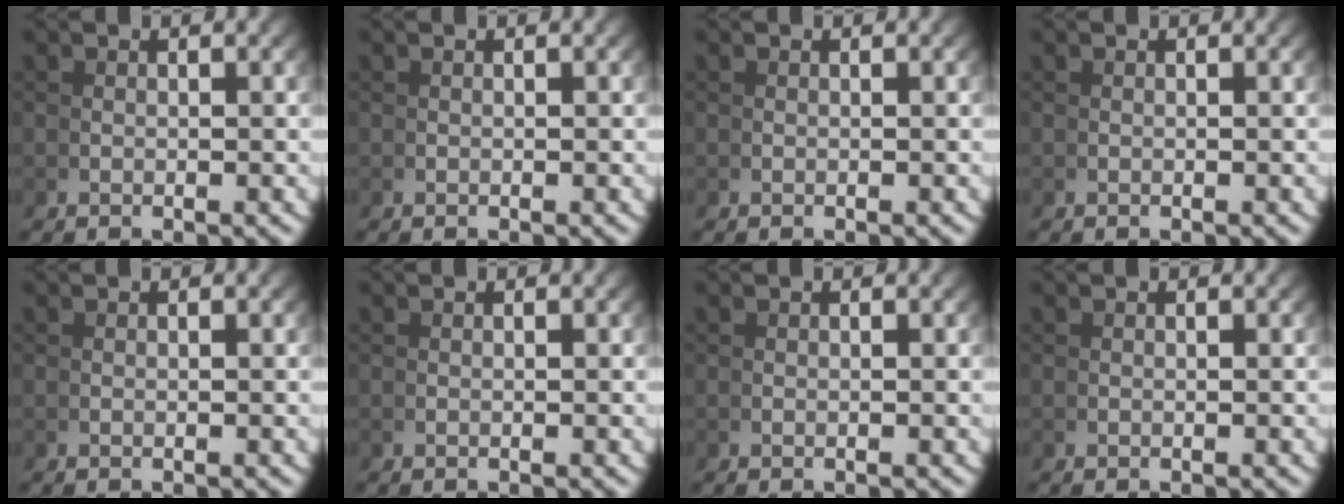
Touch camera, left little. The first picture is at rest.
{"total": 0.0}
{"total": 0.0}
{"total": 0.0}
{"total": 0.0}
{"total": 0.0}
{"total": 0.0}
{"total": 0.0}